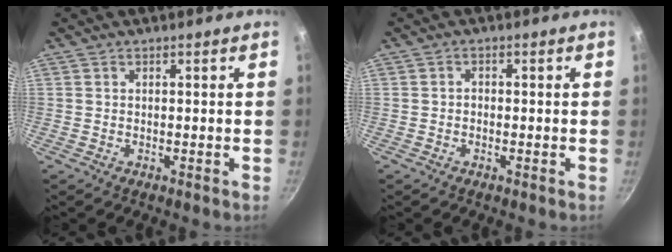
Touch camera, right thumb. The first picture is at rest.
{"total": 0.9, "force": [-0.4, 0.6, 0.4], "torque": [-0.006, 0.005, -0.008]}